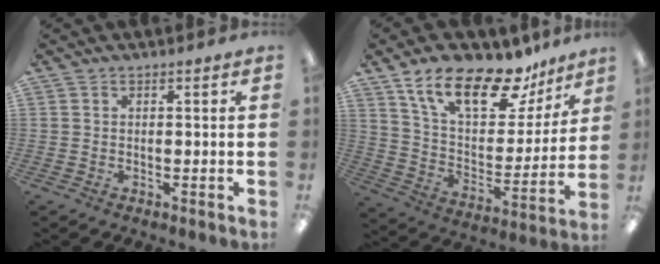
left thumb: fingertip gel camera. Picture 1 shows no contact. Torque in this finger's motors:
{"motor_torque": [0.31, 0.33, 1.46, -1.31, 0.38]}